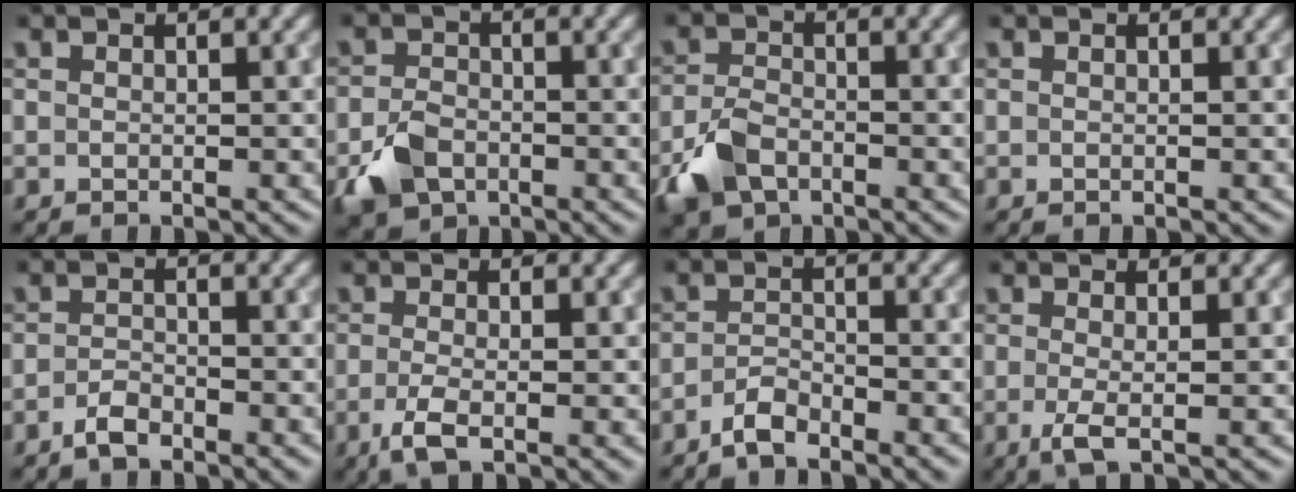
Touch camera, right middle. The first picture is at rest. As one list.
[{"total": 4.2, "force": [-2.1, 2.9, 2.2], "torque": [-0.045, -0.004, -0.046]}, {"total": 4.6, "force": [-2.6, 2.8, 2.5], "torque": [-0.055, -0.004, -0.058]}, {"total": 0.0}, {"total": 2.1, "force": [-1.6, 0.7, 1.2], "torque": [-0.025, 0.001, -0.034]}, {"total": 3.5, "force": [-1.2, 1.1, 3.1], "torque": [-0.062, -0.007, -0.026]}, {"total": 2.8, "force": [-2.2, 0.8, 1.6], "torque": [-0.031, 0.003, -0.046]}, {"total": 2.2, "force": [-0.5, 0.5, 2.1], "torque": [-0.046, -0.008, -0.012]}]